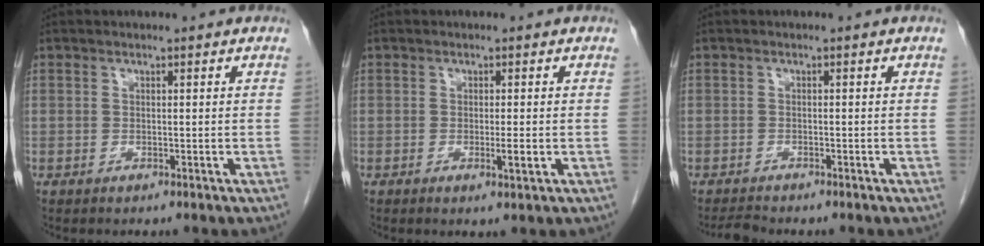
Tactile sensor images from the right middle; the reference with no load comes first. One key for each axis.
{"total": 1.8, "fx": -0.3, "fy": -0.2, "fz": 1.8, "tx": -0.031, "ty": -0.007, "tz": -0.004}
{"total": 1.3, "fx": -1.2, "fy": -0.2, "fz": 0.1, "tx": -0.009, "ty": -0.010, "tz": -0.021}